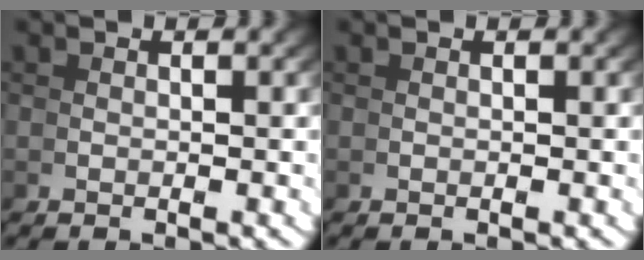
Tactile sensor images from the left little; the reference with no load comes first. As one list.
[{"total": 0.0}]